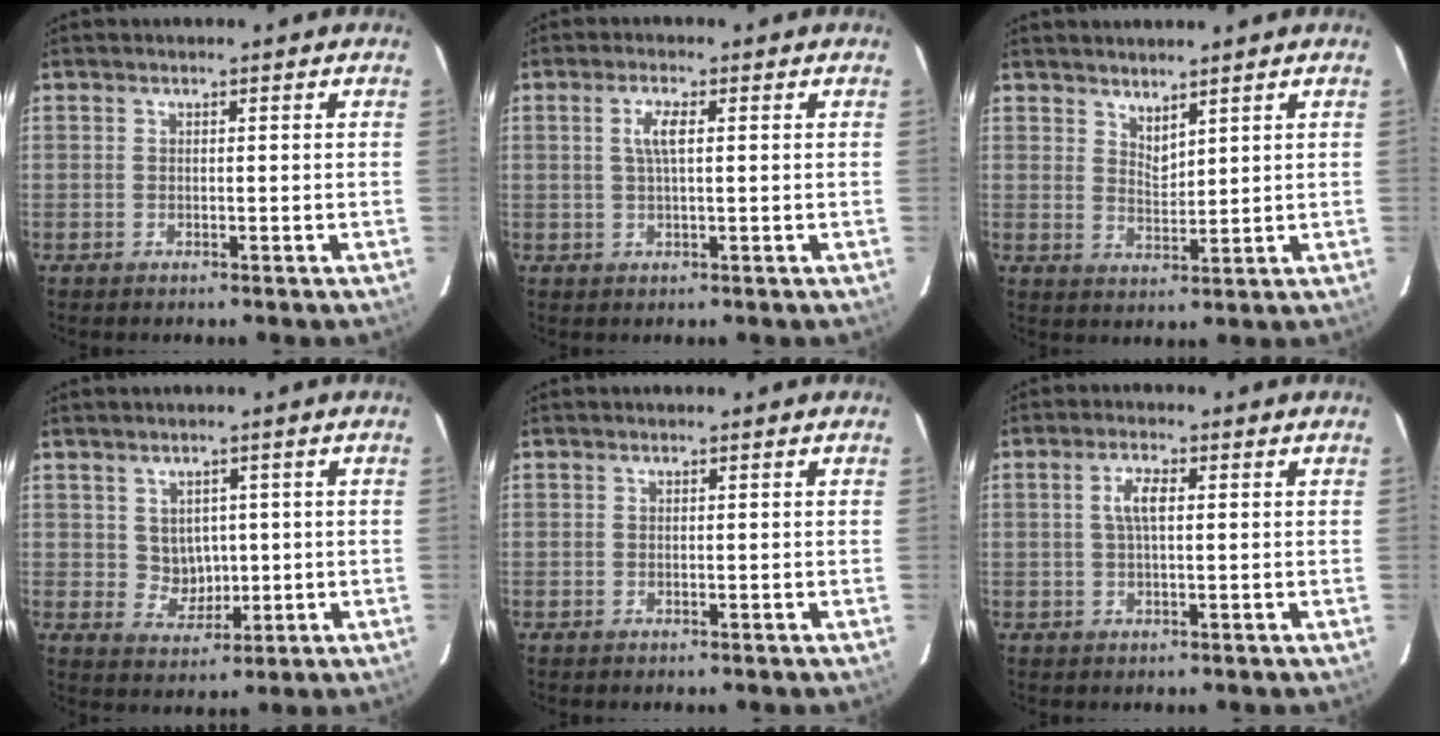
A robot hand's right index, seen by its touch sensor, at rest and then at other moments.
{"total": 3.4, "force": [0.8, 0.8, 3.2], "torque": [-0.064, 0.003, 0.015]}
{"total": 3.4, "force": [3.0, 0.9, 1.4], "torque": [-0.022, -0.005, 0.052]}
{"total": 4.8, "force": [0.8, 4.3, 1.7], "torque": [-0.031, 0.006, 0.026]}
{"total": 0.0}
{"total": 3.6, "force": [0.7, 1.2, 3.4], "torque": [-0.067, 0.006, 0.014]}